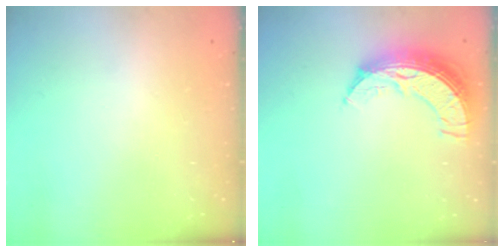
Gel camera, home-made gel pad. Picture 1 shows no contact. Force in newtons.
{"total": 10.9, "press": 10.9, "slide": 0.9}